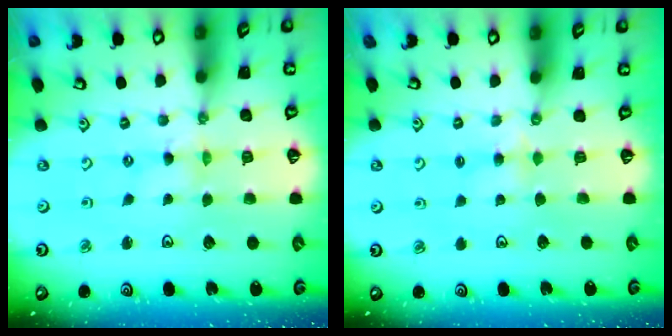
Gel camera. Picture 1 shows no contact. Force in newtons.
{"total": 2.7, "press": 2.7, "slide": 0.4}